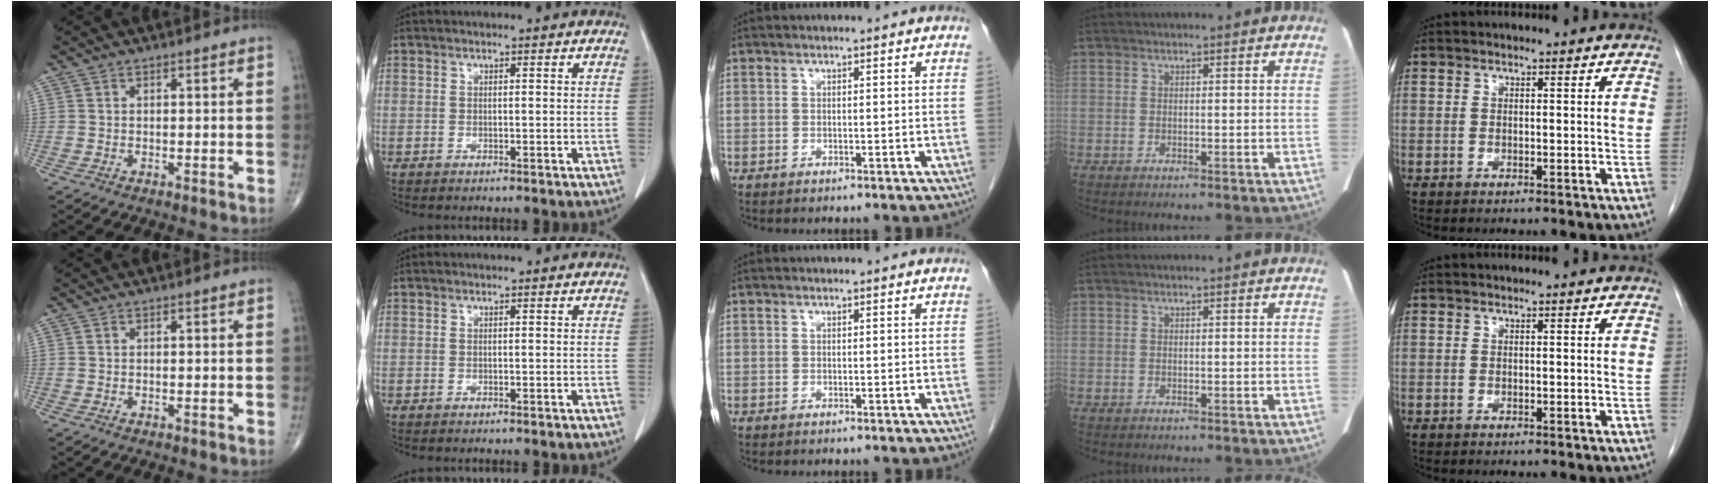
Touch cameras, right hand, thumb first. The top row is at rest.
{}